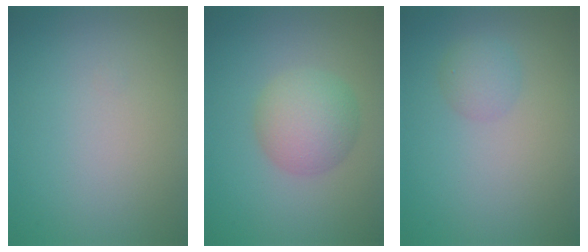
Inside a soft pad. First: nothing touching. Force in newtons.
{"total": 4.4, "press": 4.4, "slide": 0.1}
{"total": 1.6, "press": 1.6, "slide": 0.1}